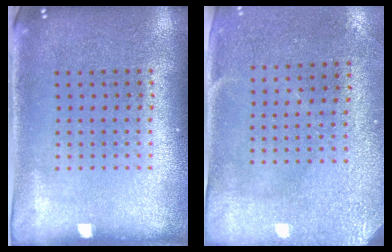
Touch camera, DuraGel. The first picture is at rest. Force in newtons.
{"total": 3.0, "press": 2.4, "slide": 1.8}